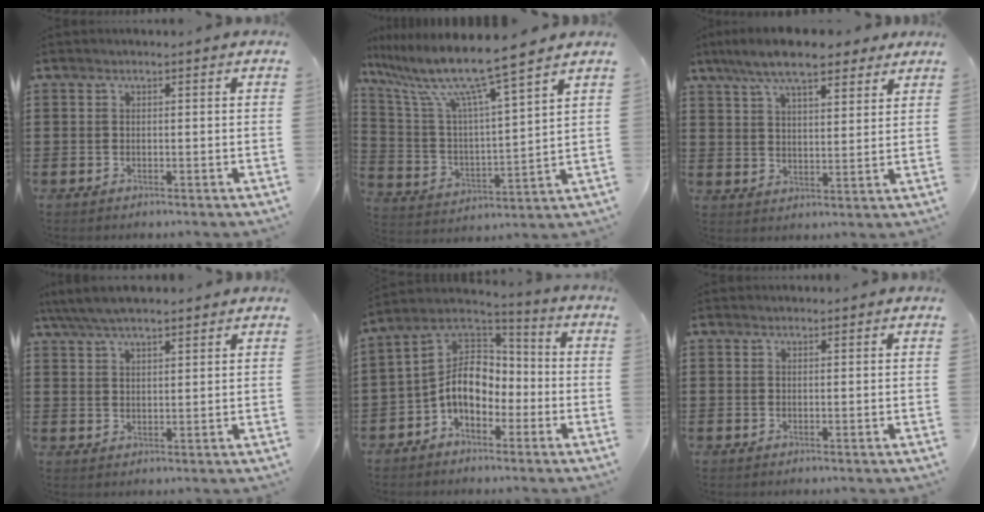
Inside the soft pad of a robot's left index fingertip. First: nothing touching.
{"total": 10.7, "force": [8.7, -0.2, 6.2], "torque": [-0.157, -0.058, 0.141]}
{"total": 9.3, "force": [7.5, 2.4, 5.0], "torque": [-0.110, -0.009, 0.137]}
{"total": 5.3, "force": [4.6, 1.1, 2.6], "torque": [-0.062, -0.006, 0.084]}
{"total": 8.9, "force": [-2.8, 6.1, 5.8], "torque": [-0.147, 0.003, -0.062]}
{"total": 0.6, "force": [0.6, 0.2, 0.0], "torque": [-0.003, 0.000, 0.013]}